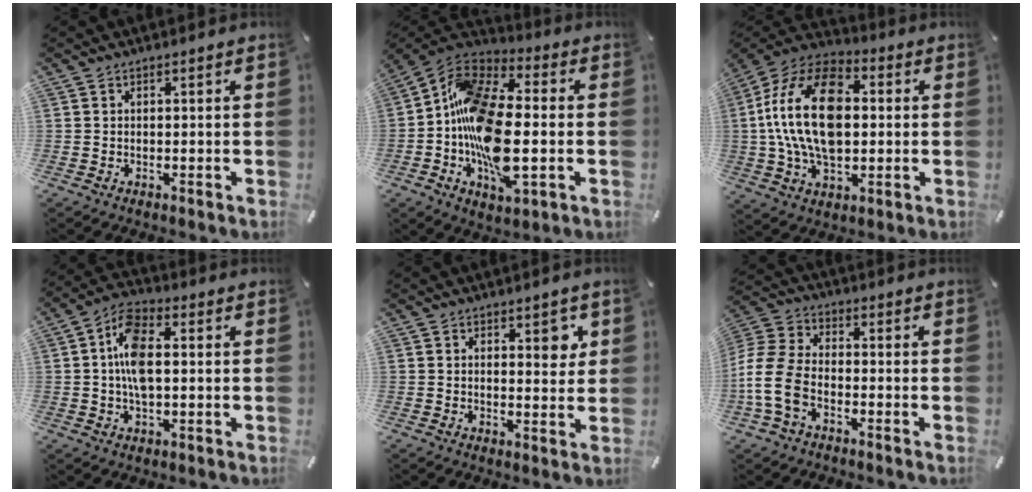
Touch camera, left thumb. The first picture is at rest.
{"total": 19.0, "force": [-4.0, 10.5, 15.3], "torque": [-0.303, 0.012, -0.069]}
{"total": 21.5, "force": [0.9, 14.0, 16.2], "torque": [-0.342, 0.008, 0.008]}
{"total": 9.7, "force": [0.4, 5.3, 8.1], "torque": [-0.166, 0.006, 0.003]}
{"total": 4.4, "force": [2.2, 2.4, 3.0], "torque": [-0.024, -0.008, 0.031]}
{"total": 11.1, "force": [-4.8, 7.1, 7.1], "torque": [-0.161, 0.017, -0.089]}